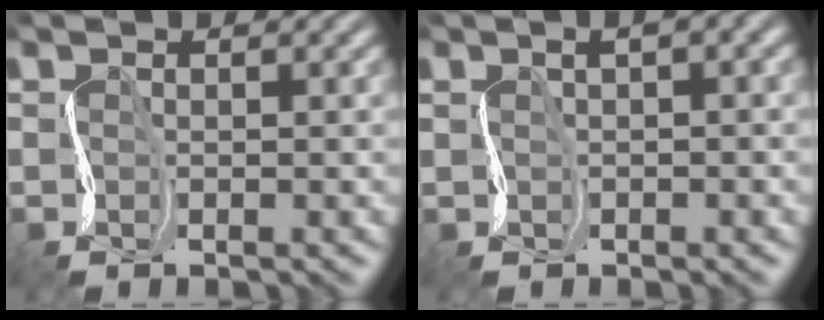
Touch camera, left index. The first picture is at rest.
{"total": 2.3, "force": [0.7, 0.6, 2.1], "torque": [-0.028, 0.008, 0.016]}